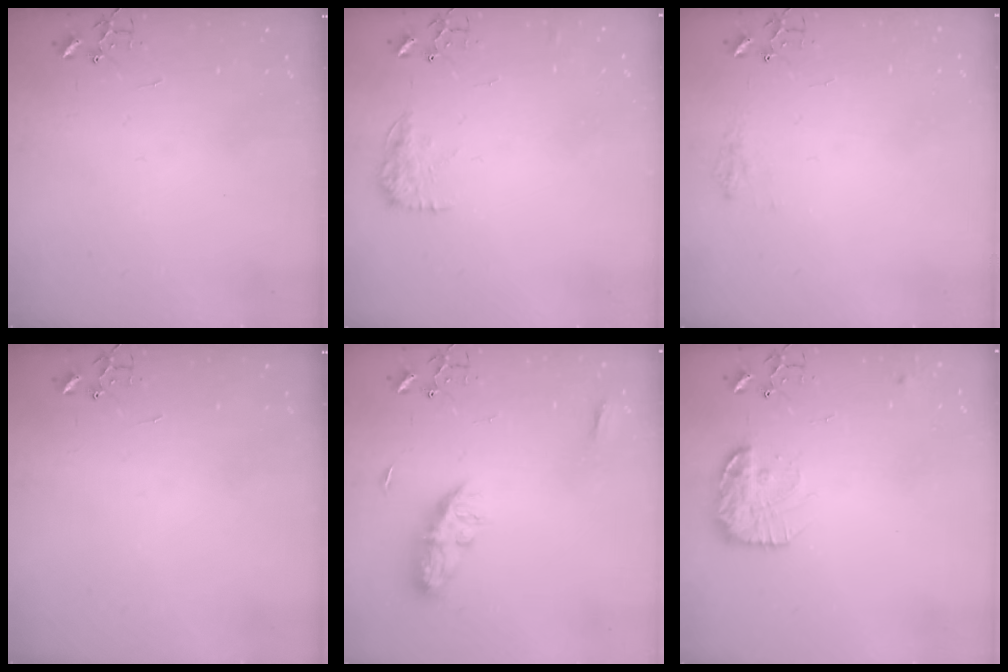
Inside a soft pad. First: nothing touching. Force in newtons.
{"total": 10.4, "press": 10.4, "slide": 0.5}
{"total": 7.3, "press": 7.3, "slide": 0.3}
{"total": 0.0}
{"total": 8.0, "press": 8.0, "slide": 0.4}
{"total": 15.5, "press": 15.5, "slide": 1.1}